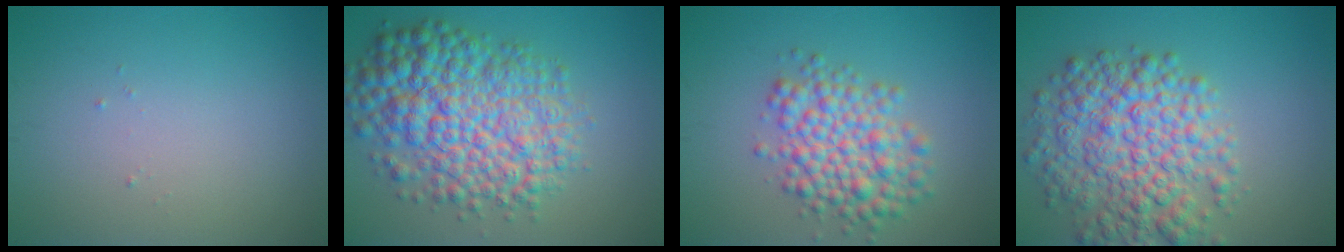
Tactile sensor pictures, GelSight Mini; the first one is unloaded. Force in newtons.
{"total": 10.0, "press": 10.0, "slide": 0.2}
{"total": 5.5, "press": 5.5, "slide": 0.2}
{"total": 8.1, "press": 8.1, "slide": 0.2}